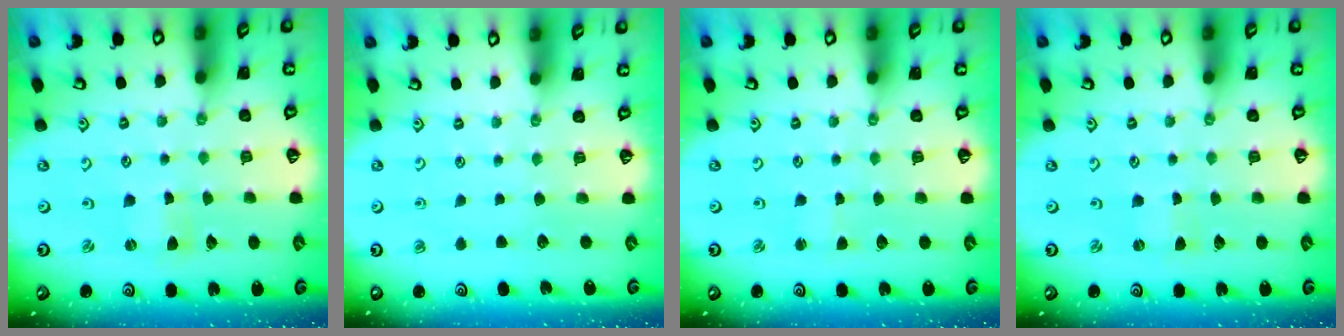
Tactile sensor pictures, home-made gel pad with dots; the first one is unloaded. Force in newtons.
{"total": 0.0}
{"total": 1.1, "press": 1.1, "slide": 0.2}
{"total": 0.0}